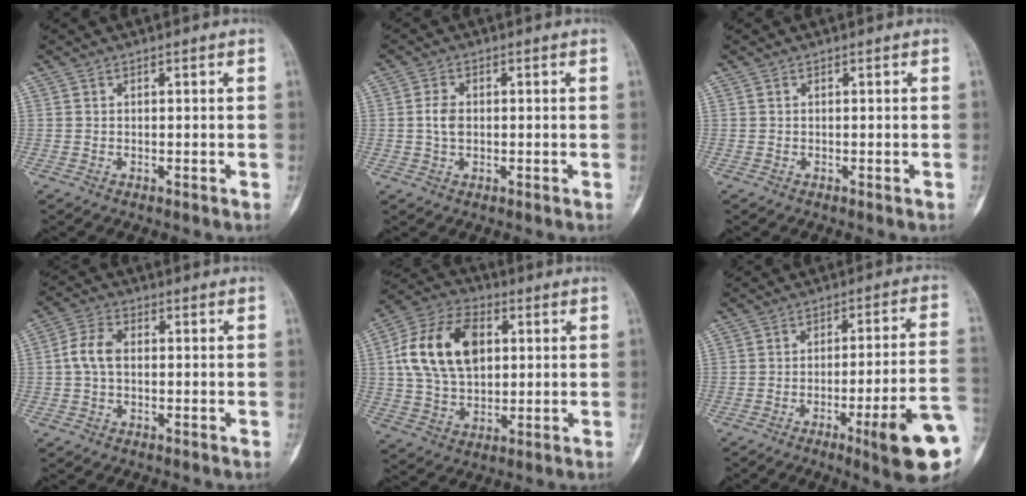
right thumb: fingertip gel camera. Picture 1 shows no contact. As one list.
[{"total": 3.3, "force": [0.1, 2.2, 2.5], "torque": [-0.048, 0.004, 0.000]}, {"total": 0.0}, {"total": 5.6, "force": [0.1, 3.7, 4.2], "torque": [-0.088, 0.017, -0.004]}, {"total": 16.9, "force": [3.5, 10.9, 12.4], "torque": [-0.213, 0.010, 0.060]}, {"total": 16.1, "force": [-6.3, 1.8, 14.7], "torque": [-0.164, 0.022, -0.082]}]